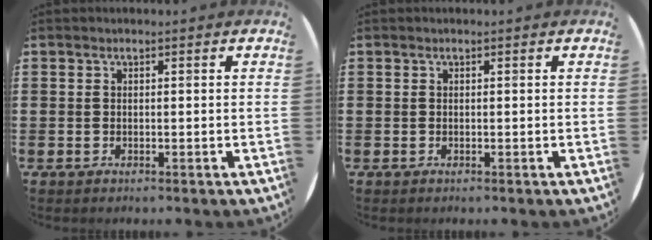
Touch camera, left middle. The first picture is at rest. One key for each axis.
{"total": 0.0}